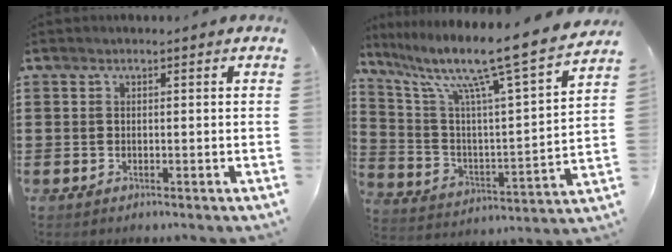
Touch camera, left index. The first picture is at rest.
{"total": 11.9, "force": [9.4, 0.1, 7.4], "torque": [-0.161, -0.072, 0.142]}